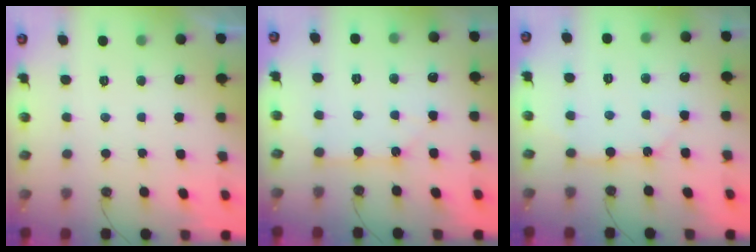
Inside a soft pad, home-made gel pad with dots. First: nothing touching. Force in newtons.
{"total": 3.3, "press": 3.2, "slide": 0.2}
{"total": 9.0, "press": 9.0, "slide": 0.8}